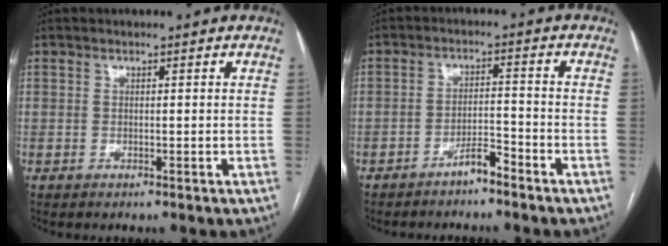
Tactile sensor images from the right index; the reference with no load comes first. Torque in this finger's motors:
{"motor_torque": [0.05, -0.07, 0.26, 0.04]}